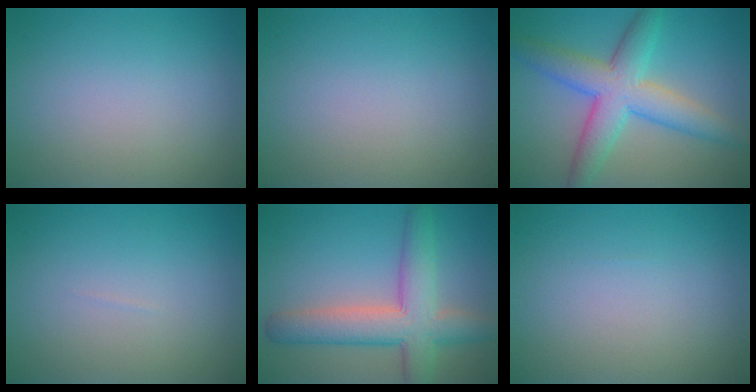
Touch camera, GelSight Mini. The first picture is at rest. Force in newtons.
{"total": 0.0}
{"total": 7.0, "press": 7.0, "slide": 0.1}
{"total": 0.0}
{"total": 7.1, "press": 7.1, "slide": 0.3}
{"total": 0.0}